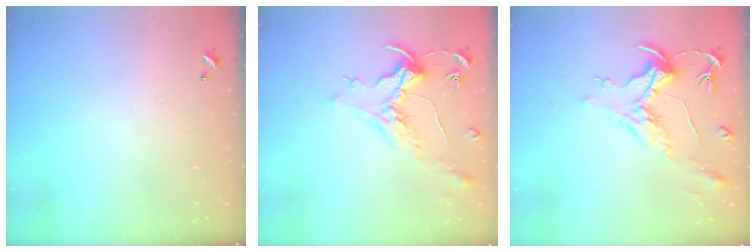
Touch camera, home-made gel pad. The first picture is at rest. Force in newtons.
{"total": 1.6, "press": 1.4, "slide": 0.7}
{"total": 2.2, "press": 1.7, "slide": 1.4}